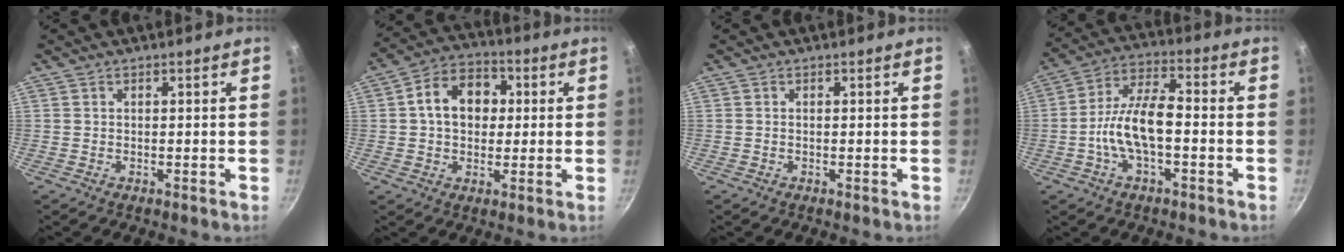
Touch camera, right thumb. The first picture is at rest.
{"total": 11.2, "force": [1.5, 8.4, 7.2], "torque": [-0.082, 0.021, 0.007]}
{"total": 0.0}
{"total": 11.1, "force": [-2.3, 4.8, 9.7], "torque": [-0.172, 0.038, -0.054]}